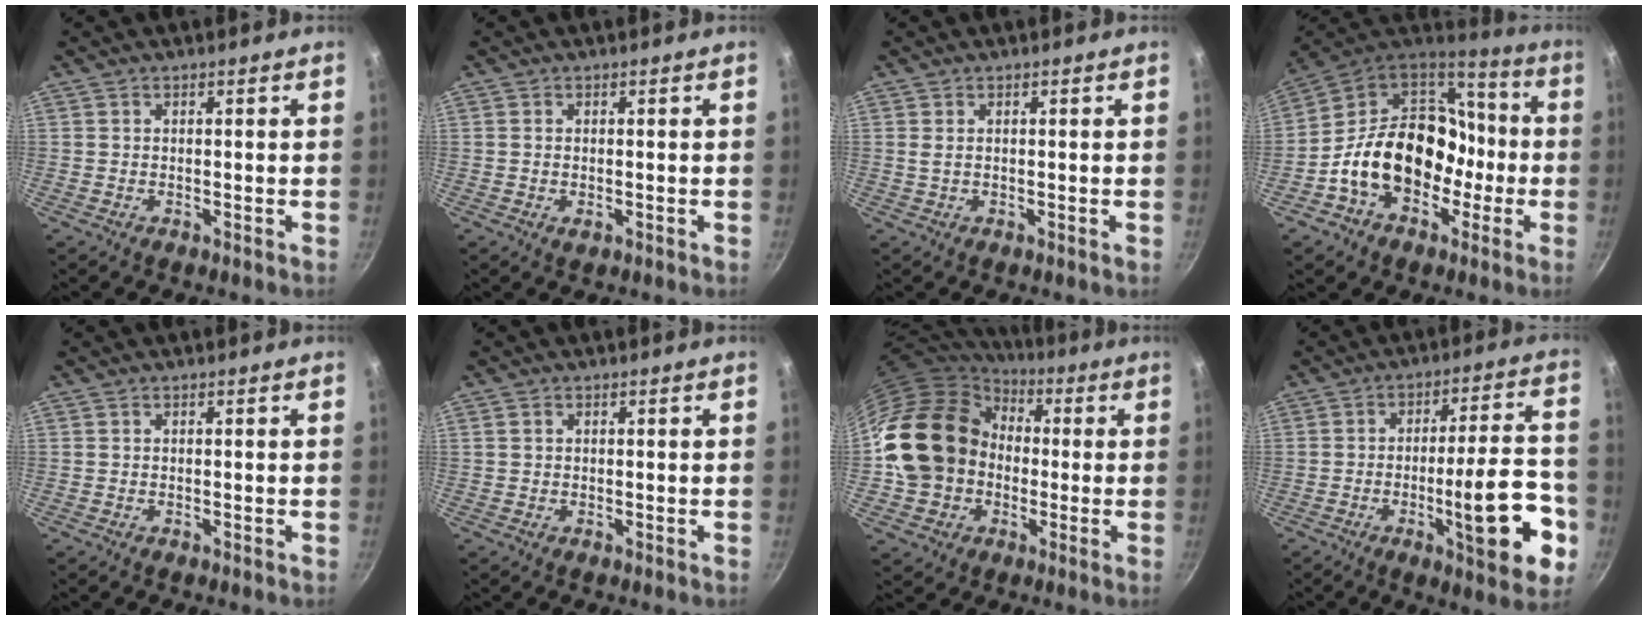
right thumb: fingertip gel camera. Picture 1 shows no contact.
{"total": 1.0, "force": [-0.2, 0.5, 0.8], "torque": [-0.015, -0.003, -0.002]}
{"total": 0.9, "force": [0.2, 0.2, 0.9], "torque": [-0.019, -0.001, 0.004]}
{"total": 22.4, "force": [-4.6, 16.8, 14.1], "torque": [-0.204, 0.072, -0.073]}
{"total": 0.0}
{"total": 0.9, "force": [0.3, 0.8, 0.4], "torque": [-0.005, 0.003, 0.003]}
{"total": 21.4, "force": [0.1, 17.7, 12.0], "torque": [-0.223, 0.055, 0.007]}
{"total": 18.4, "force": [-6.1, 4.7, 16.7], "torque": [-0.208, 0.030, -0.085]}